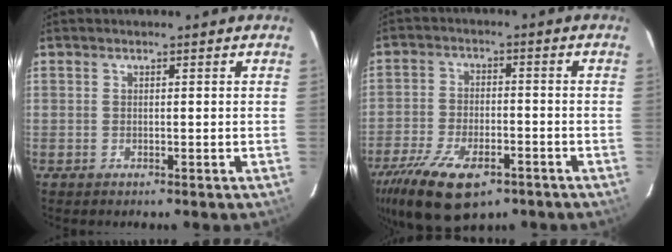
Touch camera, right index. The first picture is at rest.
{"total": 16.9, "force": [-10.6, 7.7, 10.7], "torque": [-0.235, -0.033, -0.177]}